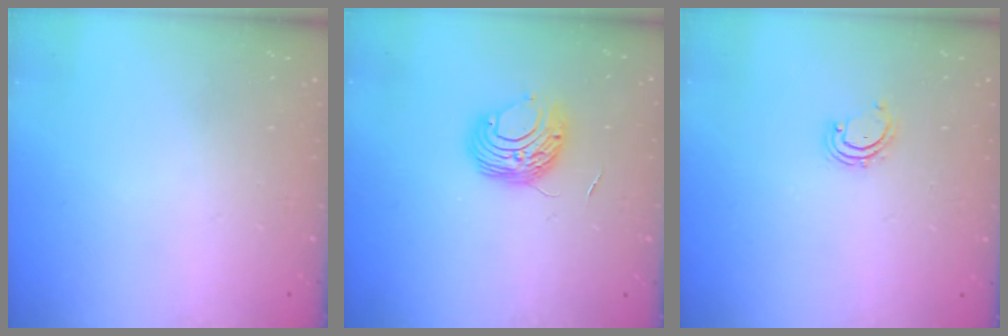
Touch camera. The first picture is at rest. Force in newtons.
{"total": 9.3, "press": 9.3, "slide": 0.5}
{"total": 2.6, "press": 2.6, "slide": 0.3}